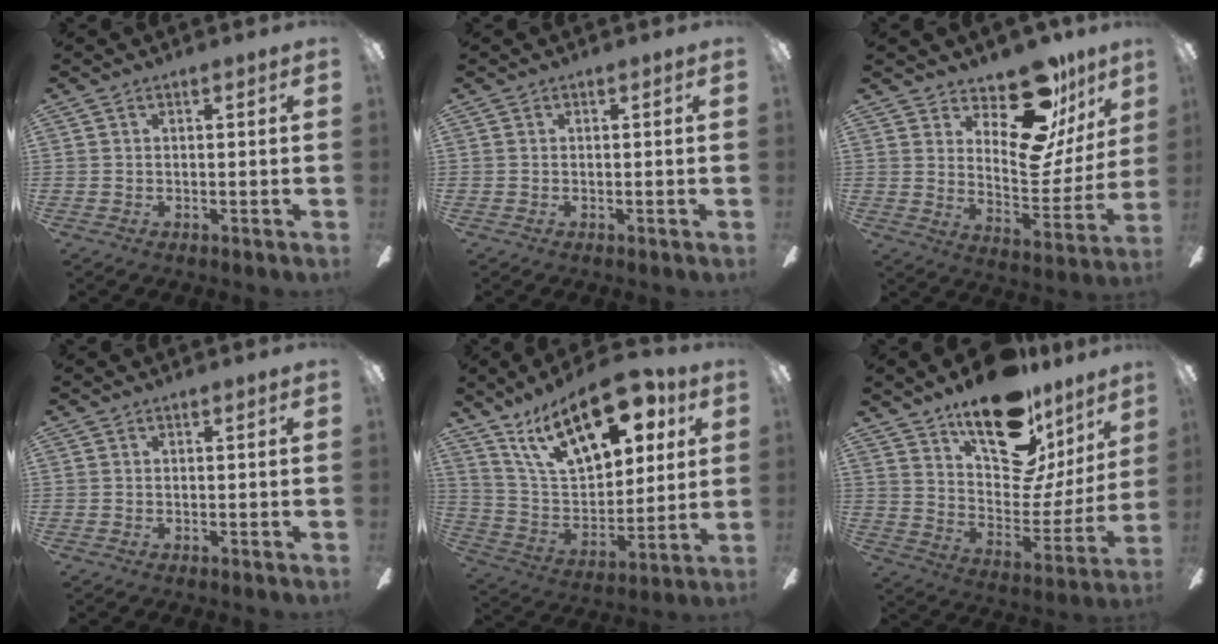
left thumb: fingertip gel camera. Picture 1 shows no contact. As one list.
[{"total": 0.0}, {"total": 17.8, "force": [12.8, 7.8, 9.7], "torque": [-0.122, -0.100, 0.216]}, {"total": 0.0}, {"total": 23.1, "force": [12.8, 11.5, 15.5], "torque": [-0.267, -0.049, 0.227]}, {"total": 21.8, "force": [15.1, 9.8, 12.3], "torque": [-0.178, -0.105, 0.264]}]